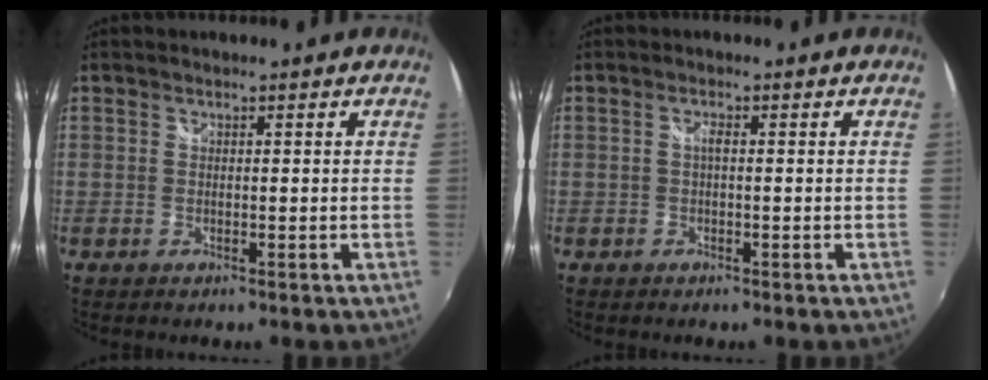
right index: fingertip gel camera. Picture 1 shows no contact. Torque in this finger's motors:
{"motor_torque": [0.18, -0.07, 0.11, 0.03]}